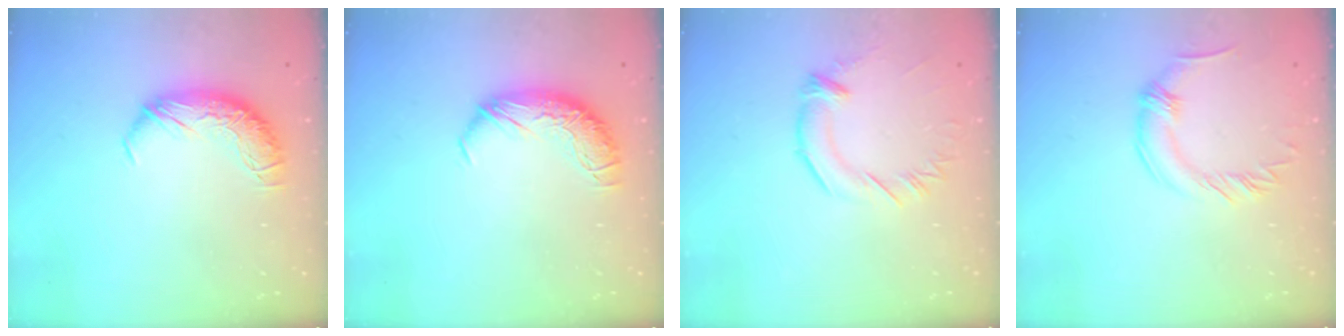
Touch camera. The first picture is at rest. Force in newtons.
{"total": 0.0}
{"total": 2.3, "press": 2.3, "slide": 0.6}
{"total": 0.0}